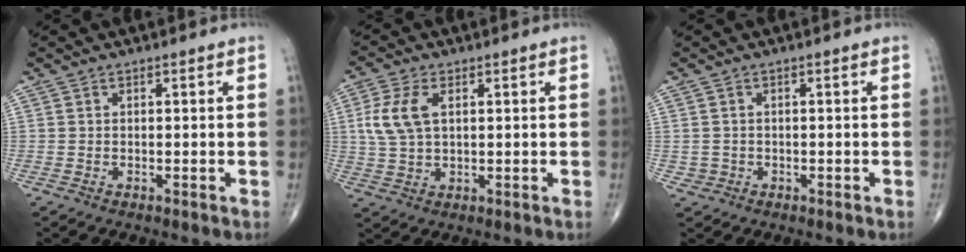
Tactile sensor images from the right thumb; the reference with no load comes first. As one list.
[{"total": 7.5, "force": [1.8, 4.2, 6.0], "torque": [-0.138, 0.004, 0.038]}, {"total": 1.3, "force": [-0.3, 1.3, 0.0], "torque": [0.009, 0.007, -0.005]}]